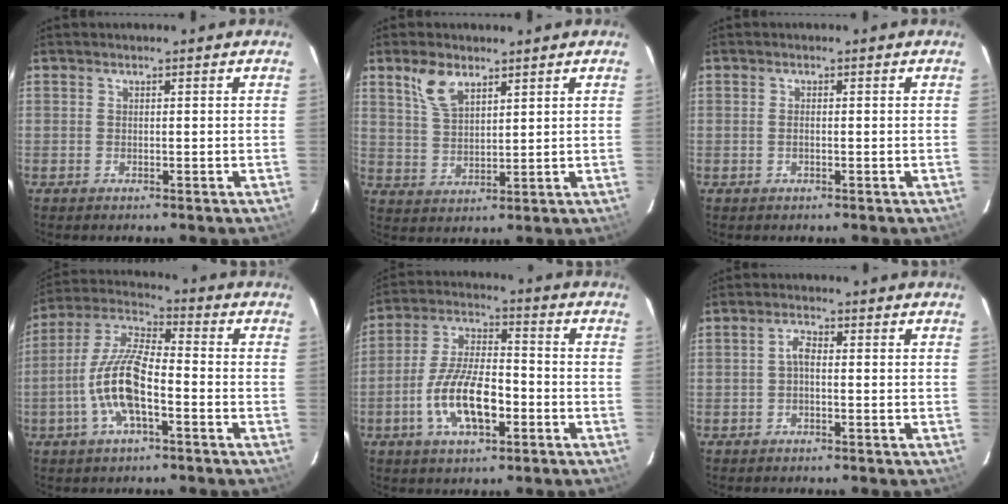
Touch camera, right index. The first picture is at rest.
{"total": 6.6, "force": [4.2, 3.2, 3.9], "torque": [-0.077, 0.008, 0.088]}
{"total": 0.7, "force": [-0.2, 0.3, 0.6], "torque": [-0.013, 0.001, -0.005]}
{"total": 12.4, "force": [-4.2, 3.9, 10.9], "torque": [-0.233, 0.002, -0.081]}
{"total": 12.7, "force": [-4.6, 5.0, 10.7], "torque": [-0.220, 0.000, -0.082]}
{"total": 2.0, "force": [-0.4, 0.9, 1.7], "torque": [-0.036, 0.009, -0.009]}